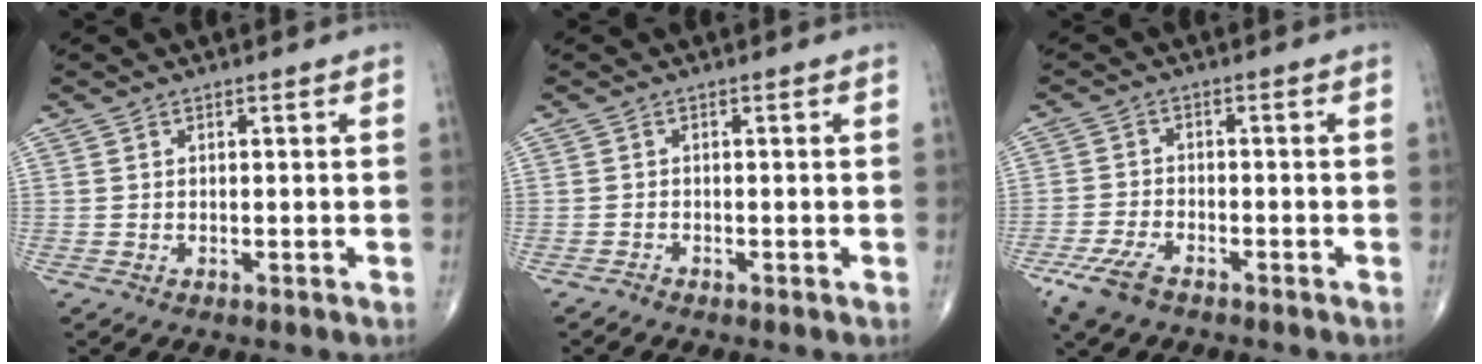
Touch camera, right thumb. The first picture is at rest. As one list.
[{"total": 0.6, "force": [-0.5, 0.1, -0.1], "torque": [0.002, -0.001, -0.016]}, {"total": 6.0, "force": [-4.0, 2.6, 3.6], "torque": [-0.083, 0.009, -0.076]}]